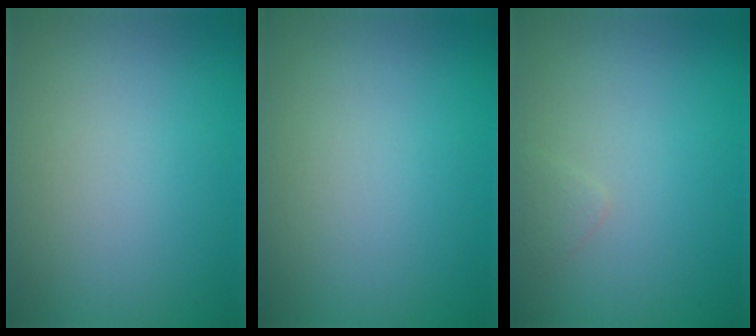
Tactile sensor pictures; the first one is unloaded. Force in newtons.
{"total": 0.0}
{"total": 0.7, "press": 0.7, "slide": 0.0}